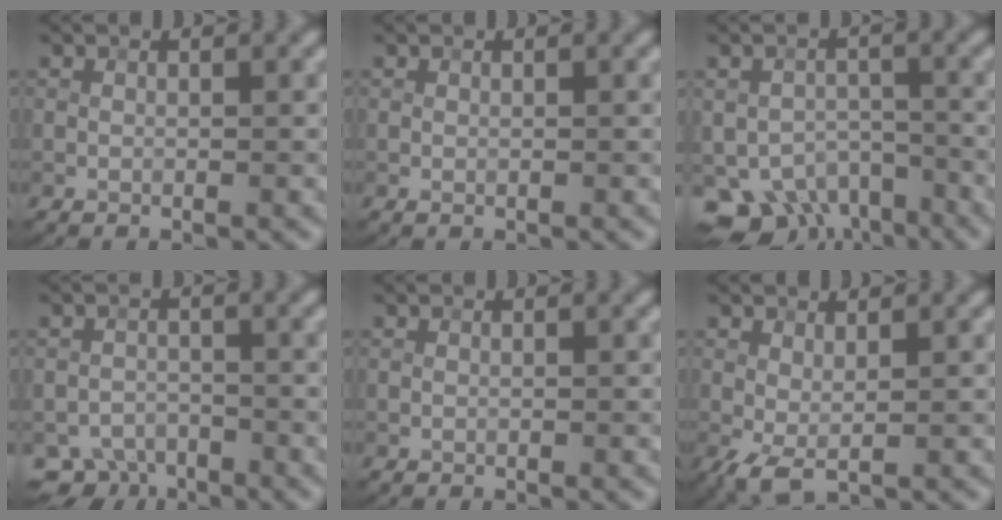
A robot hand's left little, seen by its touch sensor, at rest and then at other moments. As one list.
[{"total": 0.0}, {"total": 6.8, "force": [-4.5, 4.1, 3.0], "torque": [-0.048, -0.024, -0.069]}, {"total": 3.8, "force": [-3.0, 2.1, 1.1], "torque": [-0.010, -0.005, -0.055]}, {"total": 0.0}, {"total": 1.7, "force": [0.2, 0.5, 1.6], "torque": [-0.045, 0.001, 0.002]}]